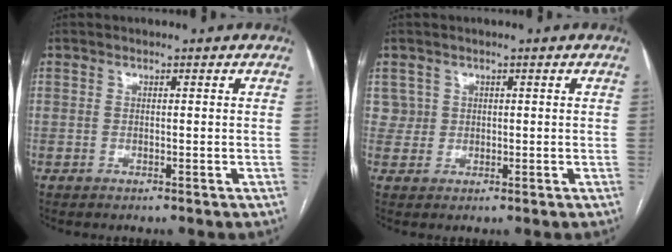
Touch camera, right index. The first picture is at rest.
{"total": 2.5, "force": [0.7, 2.4, -0.4], "torque": [0.023, 0.013, 0.011]}